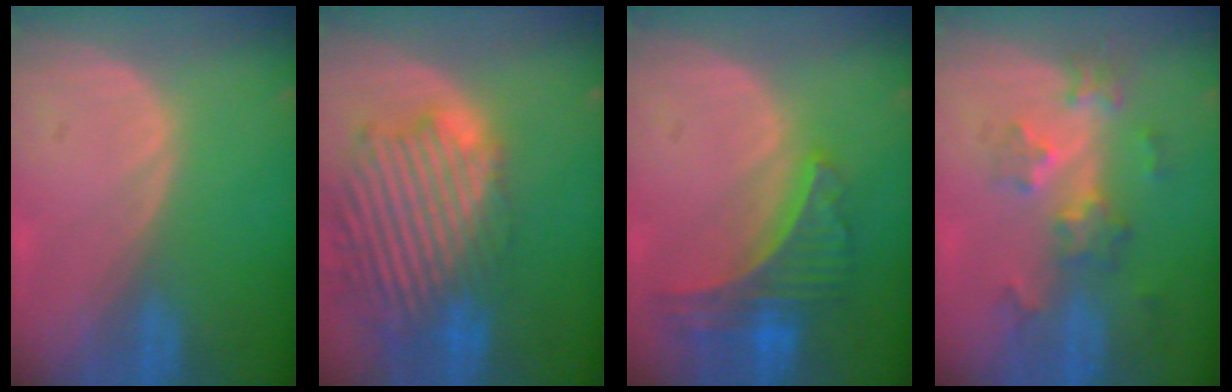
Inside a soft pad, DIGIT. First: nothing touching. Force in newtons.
{"total": 14.0, "press": 11.9, "slide": 7.2}
{"total": 8.0, "press": 7.1, "slide": 3.8}
{"total": 6.5, "press": 5.8, "slide": 2.9}